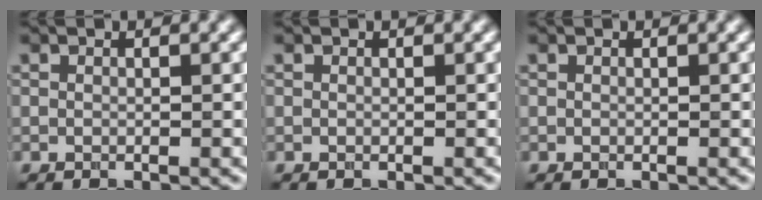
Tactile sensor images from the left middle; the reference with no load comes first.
{"total": 0.0}
{"total": 0.0}